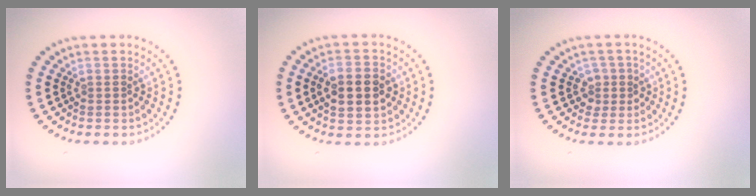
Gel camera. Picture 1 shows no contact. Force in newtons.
{"total": 4.6, "press": 4.6, "slide": 0.1}
{"total": 1.8, "press": 1.5, "slide": 1.1}